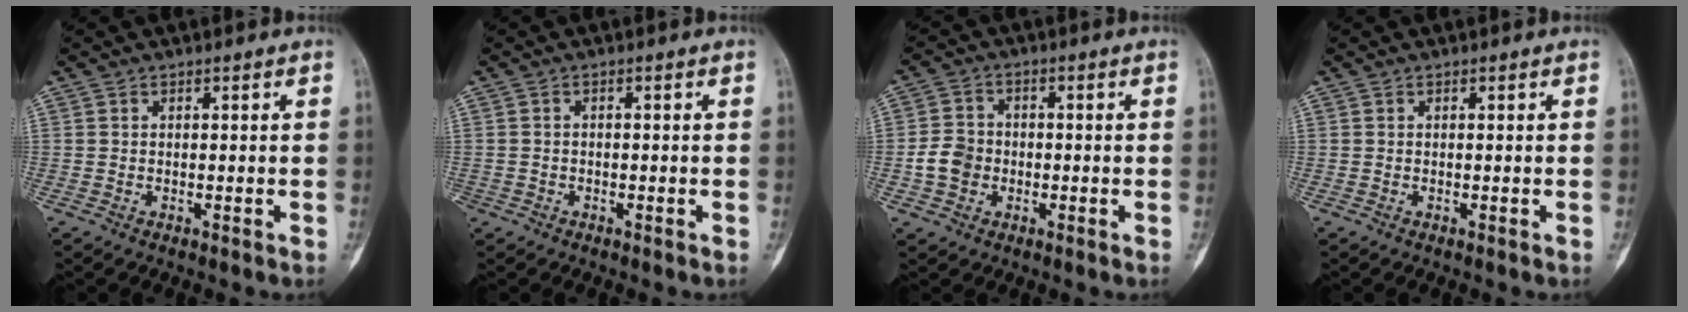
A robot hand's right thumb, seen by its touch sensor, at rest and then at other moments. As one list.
[{"total": 1.1, "force": [-0.7, 0.9, -0.1], "torque": [0.009, 0.005, -0.016]}, {"total": 5.6, "force": [-1.3, 4.8, 2.6], "torque": [-0.036, 0.014, -0.029]}, {"total": 0.0}]